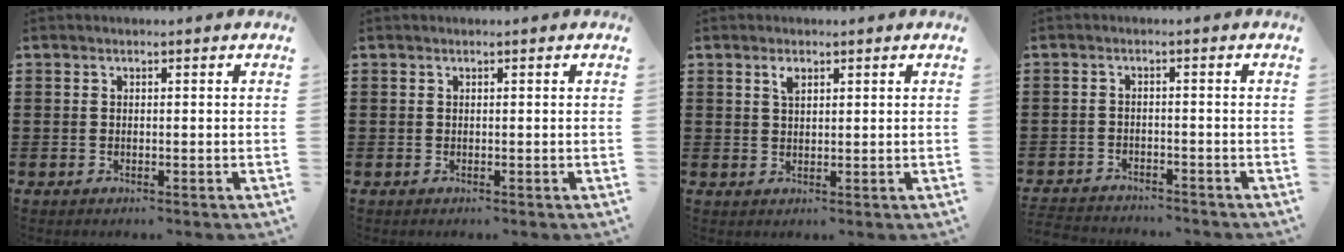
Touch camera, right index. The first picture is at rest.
{"total": 0.0}
{"total": 1.9, "force": [1.0, 0.8, 1.3], "torque": [-0.022, 0.001, 0.016]}
{"total": 2.4, "force": [-2.4, 0.1, -0.2], "torque": [-0.004, 0.000, -0.052]}